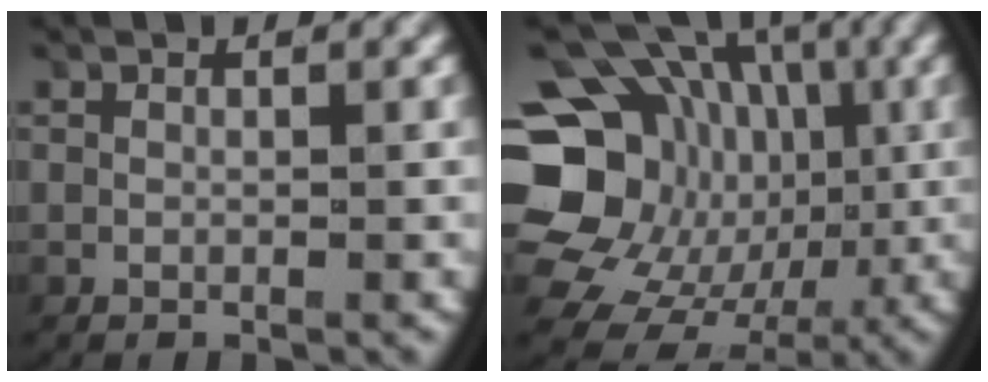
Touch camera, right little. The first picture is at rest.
{"total": 18.1, "force": [0.2, 15.9, 8.8], "torque": [-0.186, -0.049, 0.009]}